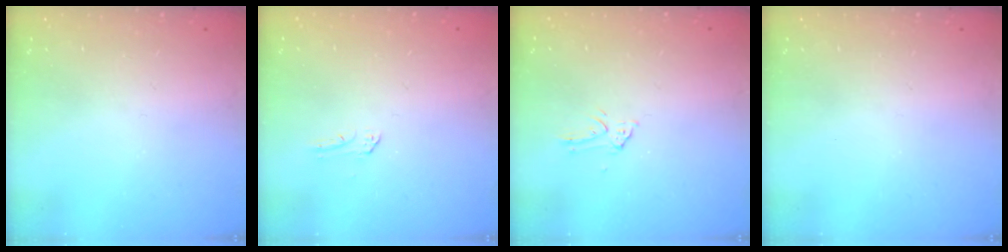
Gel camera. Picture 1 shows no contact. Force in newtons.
{"total": 1.9, "press": 1.9, "slide": 0.1}
{"total": 3.0, "press": 3.0, "slide": 0.1}
{"total": 0.0}